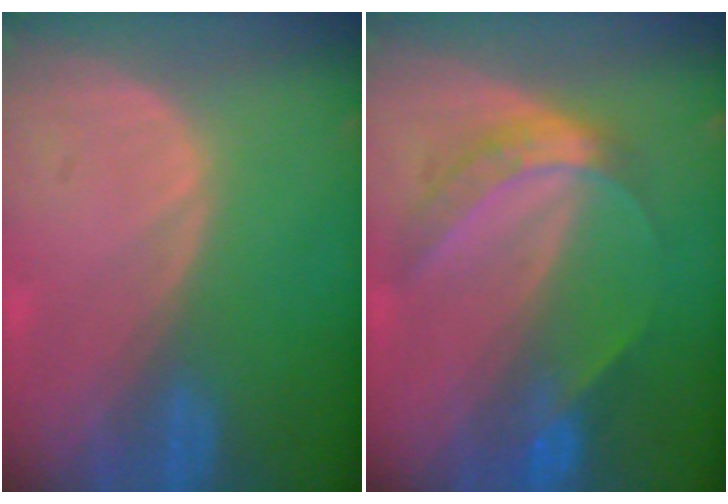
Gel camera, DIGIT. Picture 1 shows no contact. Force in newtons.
{"total": 6.2, "press": 5.3, "slide": 3.2}